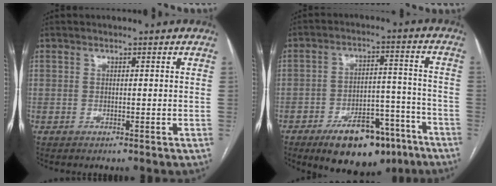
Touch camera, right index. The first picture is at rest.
{"total": 14.8, "force": [-10.2, 6.5, 8.6], "torque": [-0.112, 0.028, -0.150]}